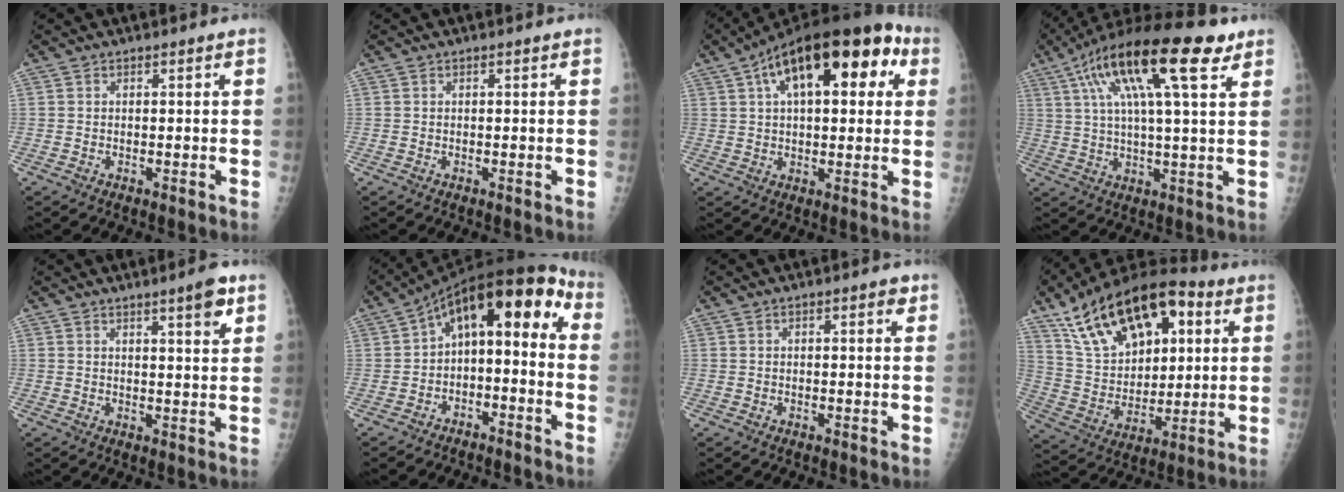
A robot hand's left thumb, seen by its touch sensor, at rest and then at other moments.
{"total": 0.0}
{"total": 22.5, "force": [8.3, 10.7, 18.0], "torque": [-0.256, 0.036, 0.123]}
{"total": 20.8, "force": [9.8, 5.5, 17.6], "torque": [-0.302, 0.012, 0.158]}
{"total": 4.9, "force": [2.9, 0.7, 3.9], "torque": [-0.050, -0.017, 0.040]}
{"total": 14.0, "force": [-1.6, 7.6, 11.6], "torque": [-0.151, 0.077, -0.030]}
{"total": 1.8, "force": [0.7, 0.7, 1.5], "torque": [-0.016, 0.002, 0.006]}
{"total": 24.5, "force": [10.7, 13.3, 17.6], "torque": [-0.274, -0.006, 0.191]}